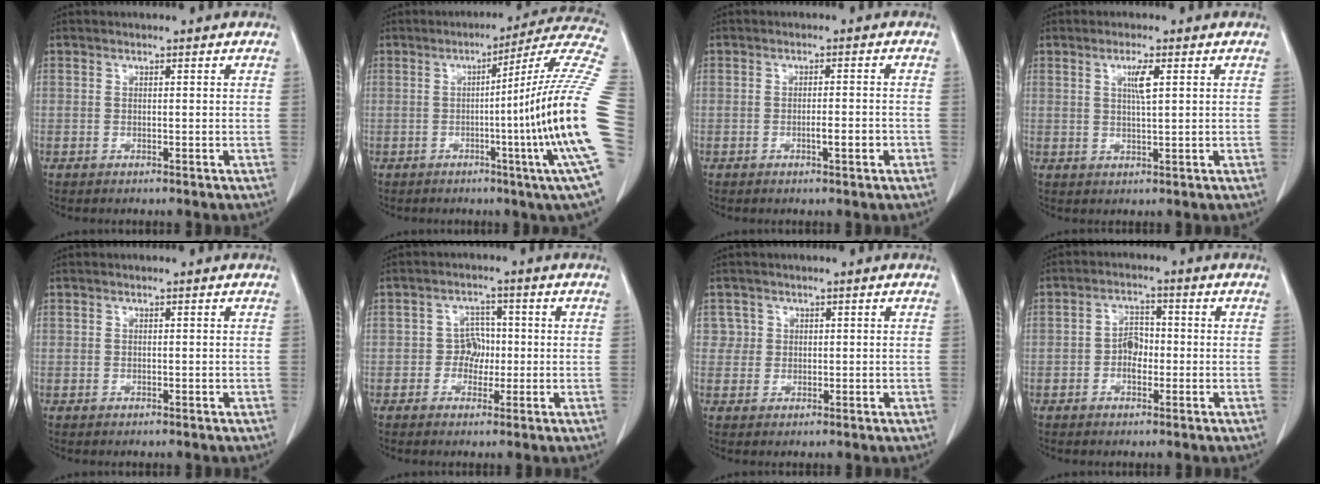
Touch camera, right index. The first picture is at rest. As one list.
[{"total": 20.0, "force": [-2.9, -3.1, 19.6], "torque": [-0.179, 0.008, -0.059]}, {"total": 2.5, "force": [-0.9, 0.4, 2.2], "torque": [-0.032, 0.002, -0.011]}, {"total": 3.1, "force": [1.1, 0.1, 2.9], "torque": [-0.054, -0.001, 0.020]}, {"total": 0.0}, {"total": 3.3, "force": [-0.4, 3.0, 1.3], "torque": [-0.007, 0.011, -0.007]}, {"total": 2.2, "force": [0.8, 2.0, -0.3], "torque": [0.026, 0.004, 0.010]}, {"total": 3.4, "force": [-0.8, 2.2, 2.5], "torque": [-0.037, 0.011, -0.015]}]